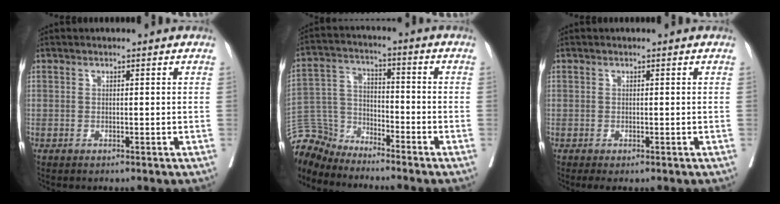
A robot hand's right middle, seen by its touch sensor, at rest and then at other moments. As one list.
[{"total": 8.2, "force": [-8.1, 1.1, -0.7], "torque": [0.005, 0.017, -0.162]}, {"total": 1.3, "force": [-0.7, 0.6, 0.8], "torque": [-0.007, -0.001, -0.005]}]